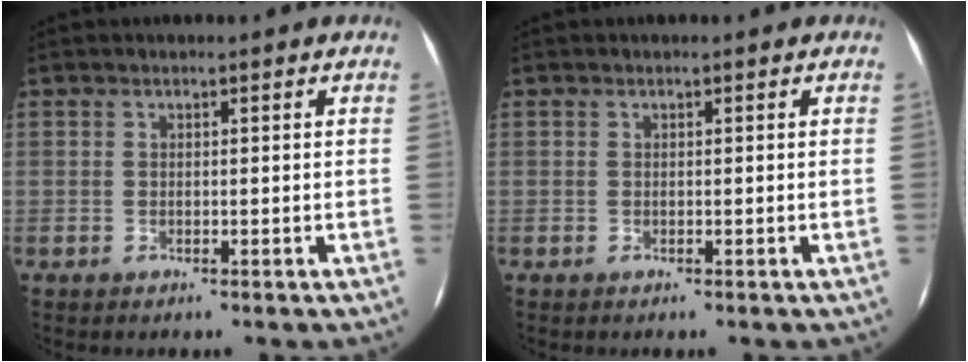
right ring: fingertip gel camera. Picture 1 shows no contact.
{"total": 0.0}